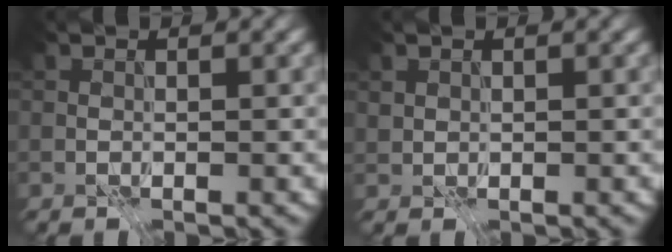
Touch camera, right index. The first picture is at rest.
{"total": 0.7, "force": [0.3, 0.6, 0.2], "torque": [-0.010, -0.003, 0.008]}